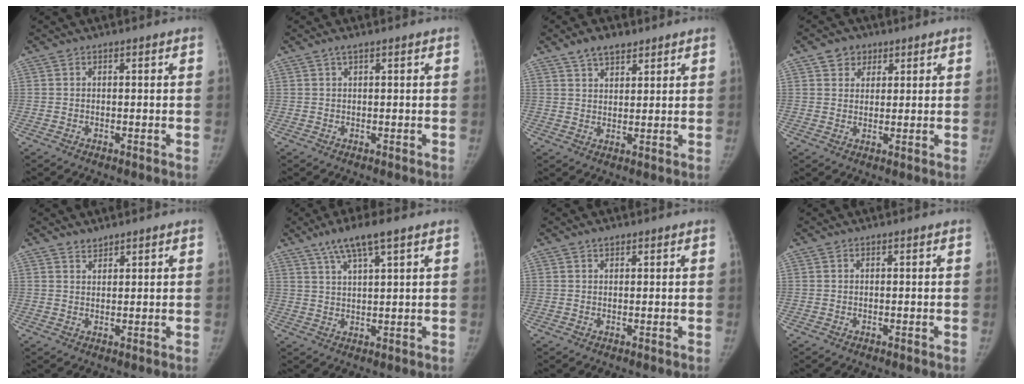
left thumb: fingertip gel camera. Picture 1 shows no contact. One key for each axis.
{"total": 1.1, "fx": 0.7, "fy": 0.2, "fz": 0.8, "tx": -0.017, "ty": 0.005, "tz": 0.013}
{"total": 5.6, "fx": 4.0, "fy": 2.9, "fz": 2.7, "tx": -0.025, "ty": -0.020, "tz": 0.070}
{"total": 4.2, "fx": 2.3, "fy": 3.3, "fz": 1.1, "tx": 0.006, "ty": -0.011, "tz": 0.035}
{"total": 1.7, "fx": 1.5, "fy": 0.6, "fz": 0.1, "tx": 0.008, "ty": -0.010, "tz": 0.027}
{"total": 7.4, "fx": 4.7, "fy": 1.2, "fz": 5.6, "tx": -0.109, "ty": -0.008, "tz": 0.090}
{"total": 1.2, "fx": 0.9, "fy": 0.7, "fz": 0.5, "tx": -0.003, "ty": -0.004, "tz": 0.011}
{"total": 0.0}